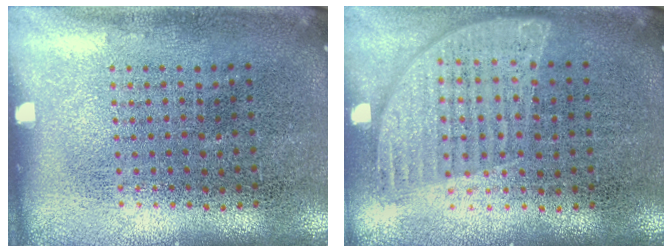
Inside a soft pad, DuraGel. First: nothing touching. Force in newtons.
{"total": 0.9, "press": 0.9, "slide": 0.2}